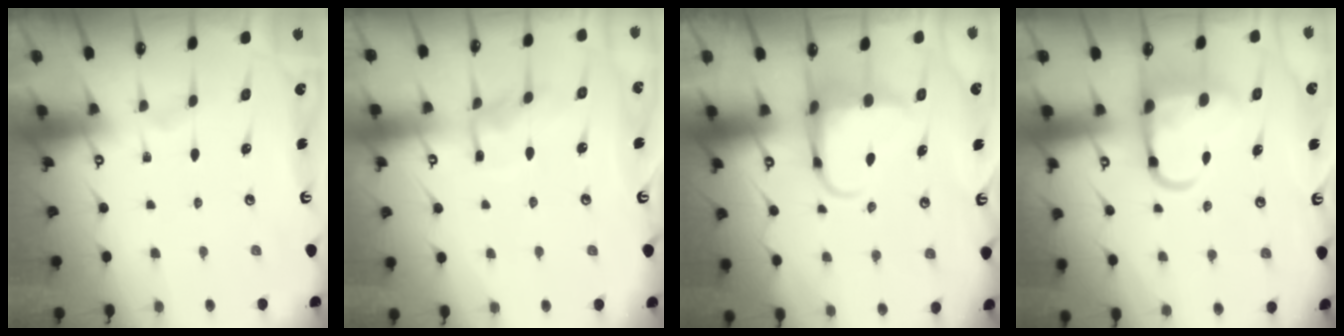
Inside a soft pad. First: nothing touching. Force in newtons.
{"total": 7.1, "press": 7.0, "slide": 0.6}
{"total": 6.7, "press": 6.6, "slide": 1.1}
{"total": 10.3, "press": 10.2, "slide": 1.5}